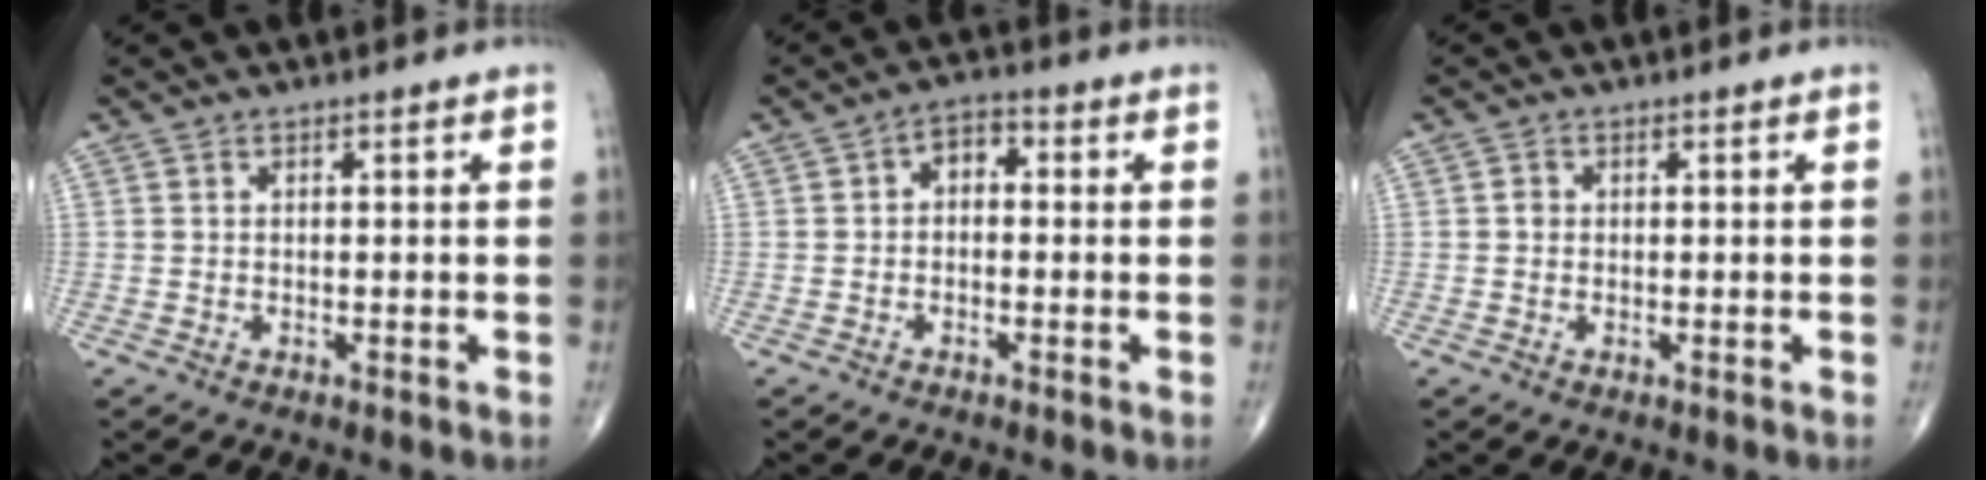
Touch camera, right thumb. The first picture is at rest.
{"total": 3.7, "force": [-0.1, 2.5, 2.6], "torque": [-0.019, 0.017, -0.017]}
{"total": 1.0, "force": [0.0, 0.9, 0.4], "torque": [-0.001, 0.002, -0.001]}